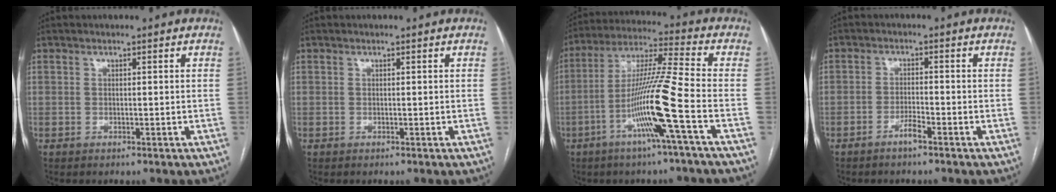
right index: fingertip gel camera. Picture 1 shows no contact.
{"total": 0.0}
{"total": 13.5, "force": [-5.0, -1.8, 12.4], "torque": [-0.237, 0.000, -0.098]}
{"total": 2.3, "force": [-1.7, 0.1, 1.5], "torque": [-0.029, 0.000, -0.034]}